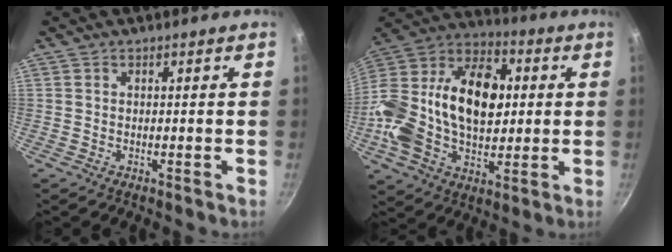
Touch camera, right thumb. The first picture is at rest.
{"total": 29.2, "force": [2.1, 19.2, 21.9], "torque": [-0.392, 0.037, 0.022]}